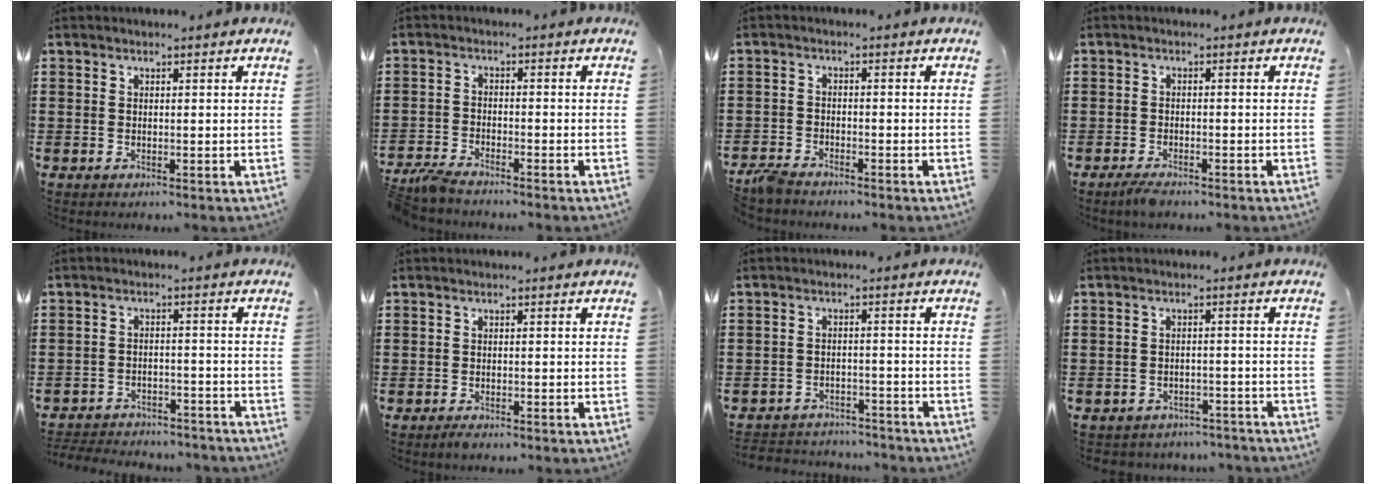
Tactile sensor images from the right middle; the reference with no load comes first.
{"total": 3.2, "force": [-3.0, 0.2, 0.8], "torque": [-0.030, 0.001, -0.068]}
{"total": 2.6, "force": [-2.5, 0.4, 0.6], "torque": [-0.028, -0.001, -0.058]}
{"total": 1.8, "force": [-1.6, 0.4, 0.7], "torque": [-0.021, -0.001, -0.033]}
{"total": 3.8, "force": [-3.8, 0.4, 0.0], "torque": [-0.005, 0.003, -0.081]}
{"total": 0.8, "force": [-0.7, 0.3, 0.3], "torque": [-0.006, -0.003, -0.014]}
{"total": 3.5, "force": [-3.4, 0.6, -0.3], "torque": [-0.002, 0.001, -0.075]}
{"total": 2.6, "force": [-2.6, 0.4, -0.3], "torque": [-0.004, -0.002, -0.056]}